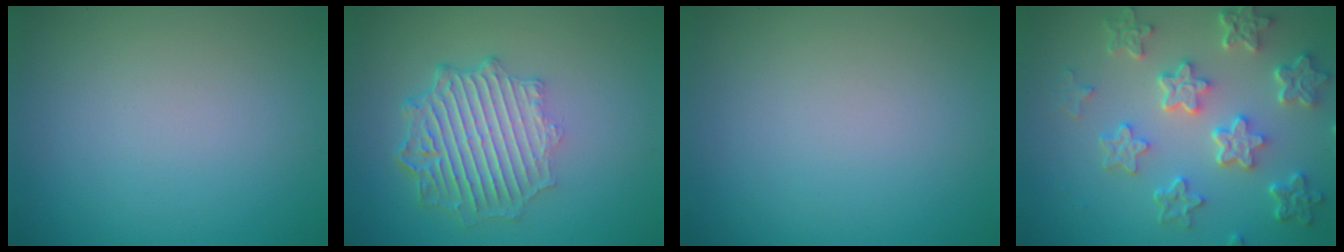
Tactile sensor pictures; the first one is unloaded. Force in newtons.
{"total": 6.3, "press": 4.7, "slide": 4.2}
{"total": 0.0}
{"total": 6.6, "press": 5.0, "slide": 4.3}